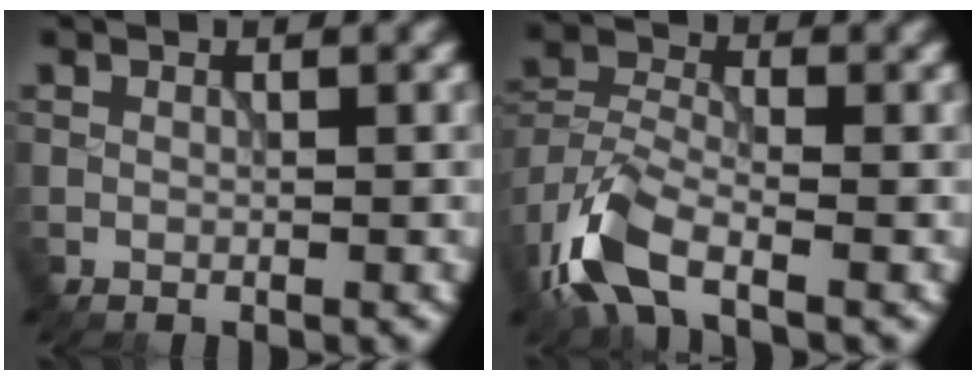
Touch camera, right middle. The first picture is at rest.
{"total": 6.8, "force": [-4.0, 3.0, 4.6], "torque": [-0.099, -0.003, -0.093]}